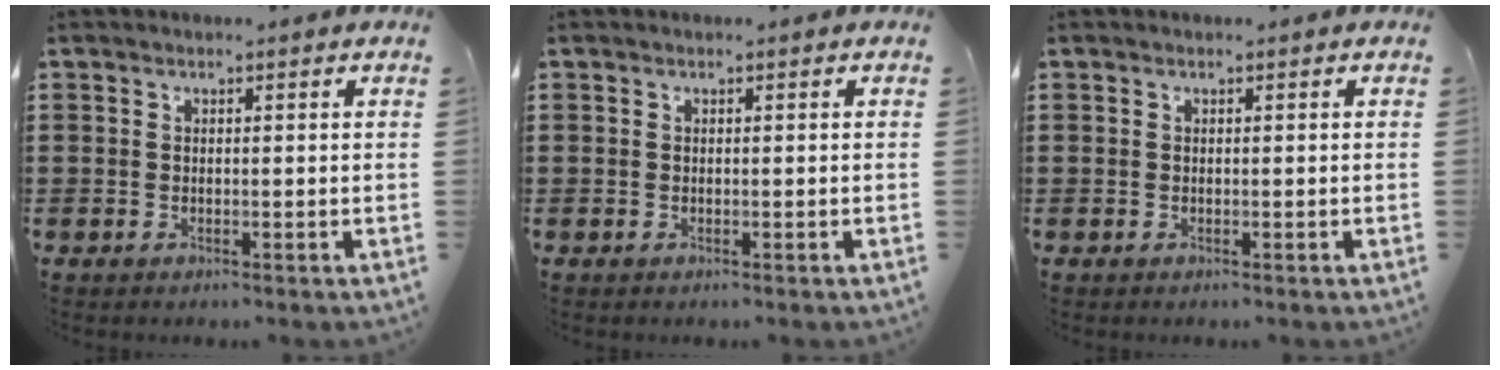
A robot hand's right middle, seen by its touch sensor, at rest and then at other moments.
{"total": 0.0}
{"total": 0.0}